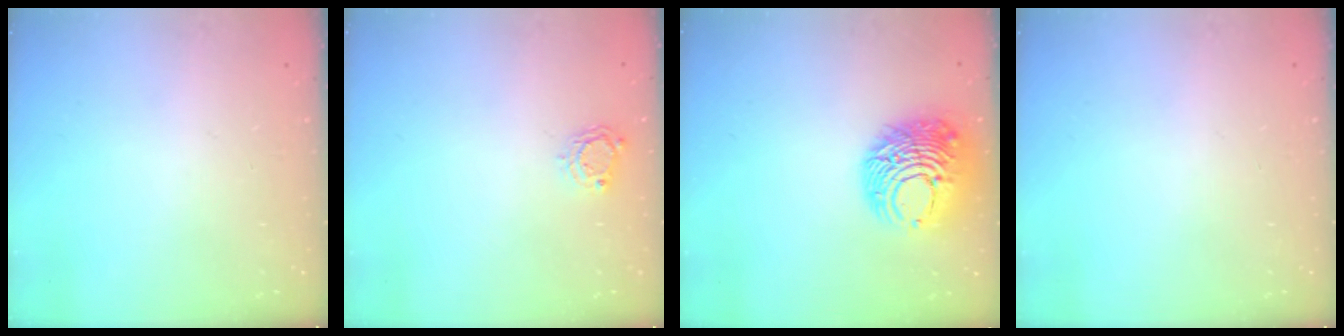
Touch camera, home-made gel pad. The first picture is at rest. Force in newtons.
{"total": 4.9, "press": 4.9, "slide": 0.2}
{"total": 13.4, "press": 13.3, "slide": 1.4}
{"total": 0.0}